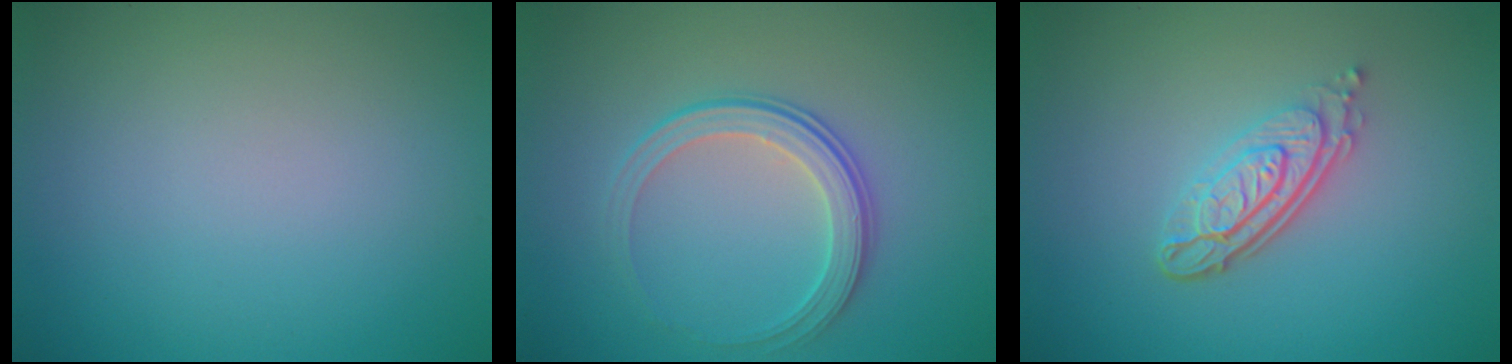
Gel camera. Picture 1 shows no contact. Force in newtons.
{"total": 2.8, "press": 2.2, "slide": 1.8}
{"total": 4.2, "press": 3.0, "slide": 2.8}